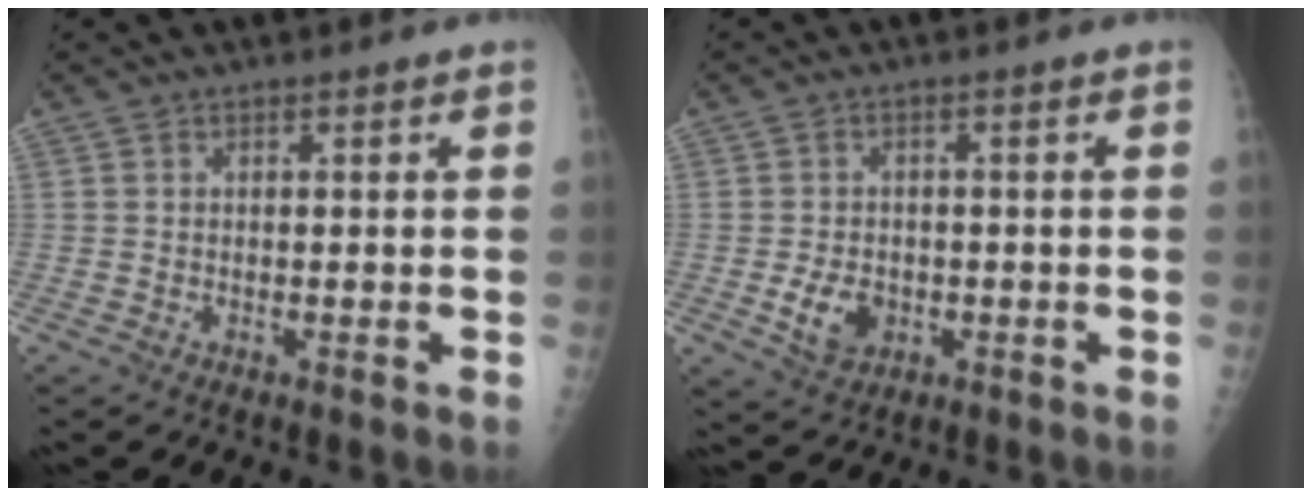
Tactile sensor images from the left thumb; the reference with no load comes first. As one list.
[{"total": 5.4, "force": [-1.4, 4.0, 3.4], "torque": [-0.048, 0.002, -0.016]}]